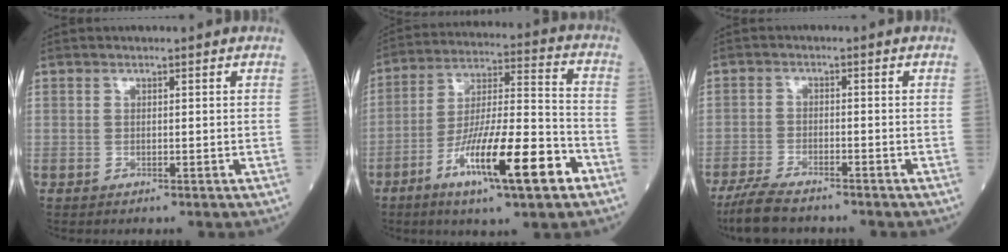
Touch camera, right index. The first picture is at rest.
{"total": 17.0, "force": [-8.3, 1.9, 14.7], "torque": [-0.262, -0.013, -0.141]}
{"total": 7.0, "force": [-5.9, 1.3, 3.5], "torque": [-0.068, -0.017, -0.104]}